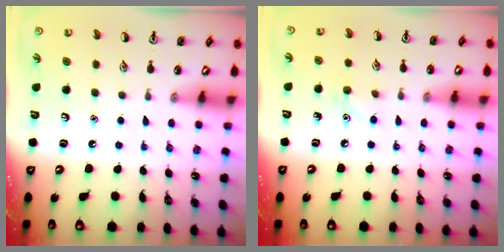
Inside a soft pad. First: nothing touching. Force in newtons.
{"total": 5.6, "press": 5.3, "slide": 1.8}